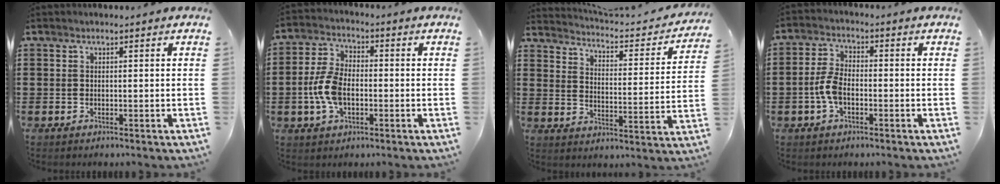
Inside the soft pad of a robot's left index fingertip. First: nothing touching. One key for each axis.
{"total": 7.5, "fx": -1.4, "fy": 4.3, "fz": 5.9, "tx": -0.146, "ty": 0.000, "tz": -0.033}
{"total": 2.6, "fx": 2.5, "fy": -0.1, "fz": 0.6, "tx": -0.032, "ty": -0.026, "tz": 0.032}
{"total": 5.0, "fx": -1.4, "fy": 2.5, "fz": 4.1, "tx": -0.107, "ty": -0.004, "tz": -0.035}